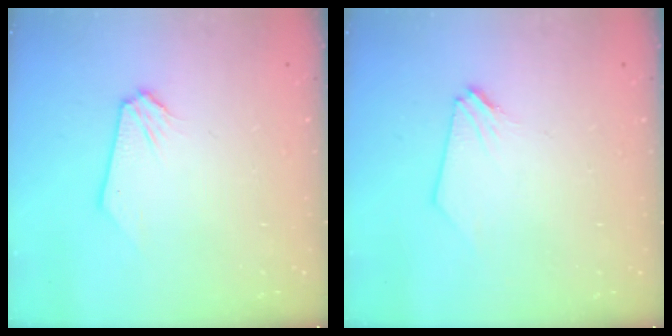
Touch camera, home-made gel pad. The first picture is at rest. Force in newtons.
{"total": 0.0}